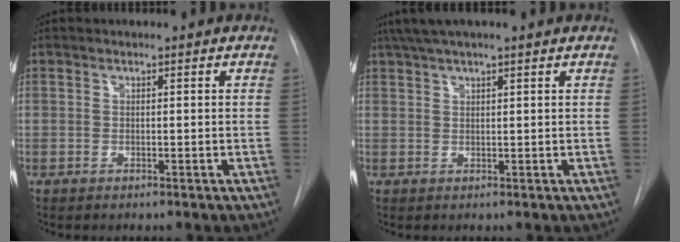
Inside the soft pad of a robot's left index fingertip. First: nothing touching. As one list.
[{"total": 6.5, "force": [5.1, 0.0, 3.9], "torque": [-0.067, 0.042, 0.085]}]